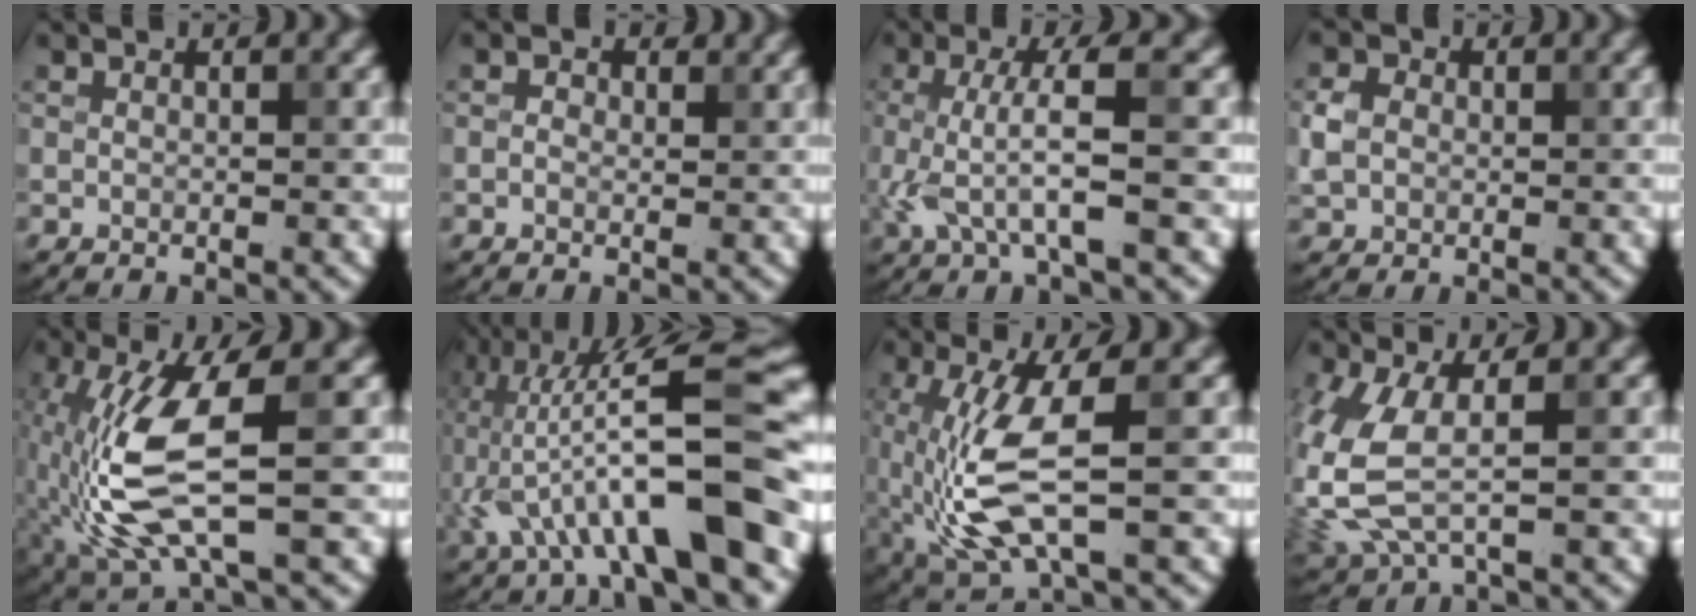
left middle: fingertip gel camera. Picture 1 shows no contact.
{"total": 1.3, "force": [0.3, 1.0, 0.8], "torque": [-0.010, -0.005, -0.001]}
{"total": 5.0, "force": [-0.4, 1.0, 4.9], "torque": [-0.104, 0.002, -0.007]}
{"total": 2.7, "force": [0.1, 2.3, 1.4], "torque": [-0.032, 0.002, -0.002]}
{"total": 8.7, "force": [-1.6, 2.5, 8.1], "torque": [-0.191, -0.002, -0.028]}
{"total": 14.2, "force": [-3.1, 3.7, 13.3], "torque": [-0.223, 0.025, -0.049]}
{"total": 7.6, "force": [-1.1, 2.3, 7.2], "torque": [-0.173, -0.005, -0.016]}
{"total": 7.0, "force": [-0.6, 3.5, 6.0], "torque": [-0.175, -0.010, -0.009]}